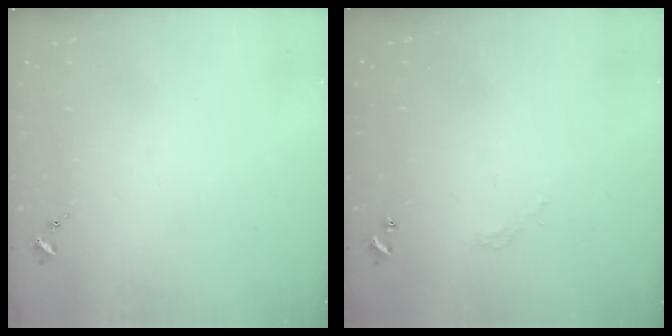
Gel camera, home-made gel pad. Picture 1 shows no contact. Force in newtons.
{"total": 2.7, "press": 2.7, "slide": 0.2}